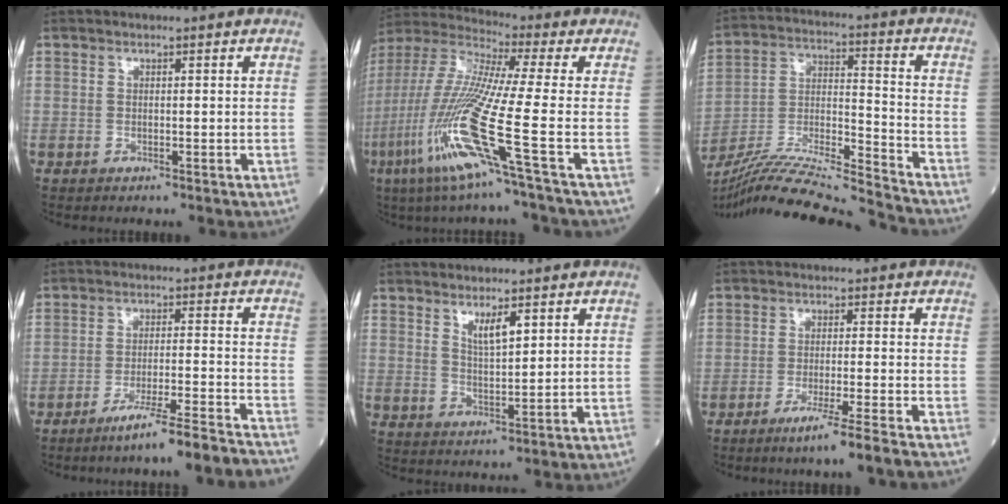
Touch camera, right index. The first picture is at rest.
{"total": 17.4, "force": [-7.2, -1.6, 15.8], "torque": [-0.349, -0.036, -0.151]}
{"total": 20.0, "force": [-18.6, -1.3, 7.2], "torque": [-0.149, -0.014, -0.323]}
{"total": 12.2, "force": [-10.6, -1.7, 5.8], "torque": [-0.058, -0.008, -0.161]}
{"total": 3.8, "force": [2.2, 0.7, 3.0], "torque": [-0.056, -0.004, 0.044]}
{"total": 7.1, "force": [-5.3, -1.7, 4.4], "torque": [-0.061, -0.016, -0.085]}